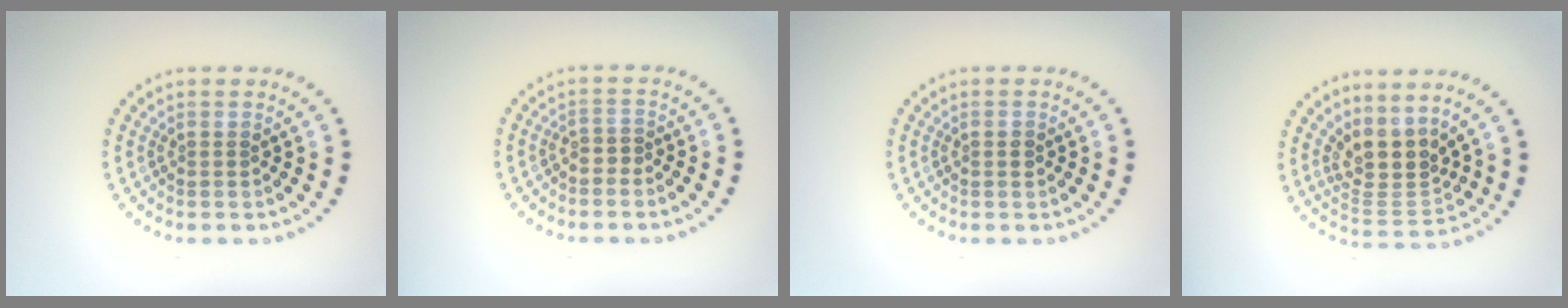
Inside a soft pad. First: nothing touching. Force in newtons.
{"total": 0.8, "press": 0.5, "slide": 0.6}
{"total": 1.1, "press": 1.1, "slide": 0.1}
{"total": 3.9, "press": 3.0, "slide": 2.6}